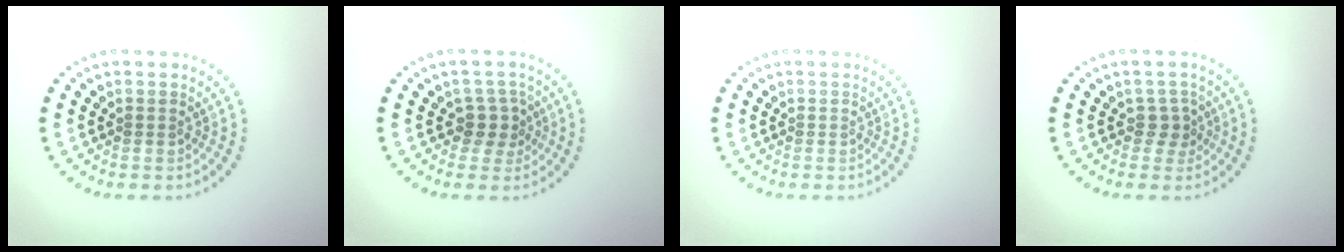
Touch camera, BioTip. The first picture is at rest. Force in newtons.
{"total": 2.3, "press": 1.8, "slide": 1.3}
{"total": 0.0}
{"total": 1.6, "press": 1.3, "slide": 0.9}